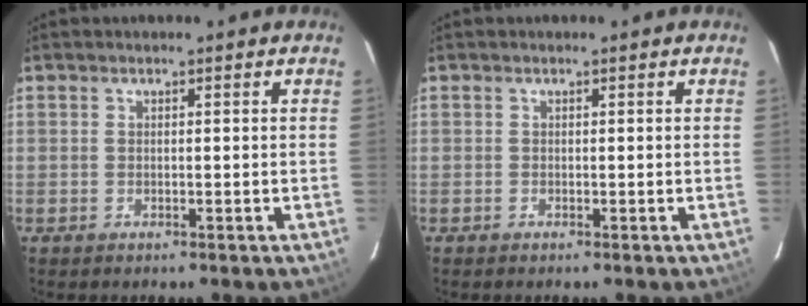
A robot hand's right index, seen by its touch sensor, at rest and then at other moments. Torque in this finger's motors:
{"motor_torque": [0.21, 0.11, 0.02, 0.01]}